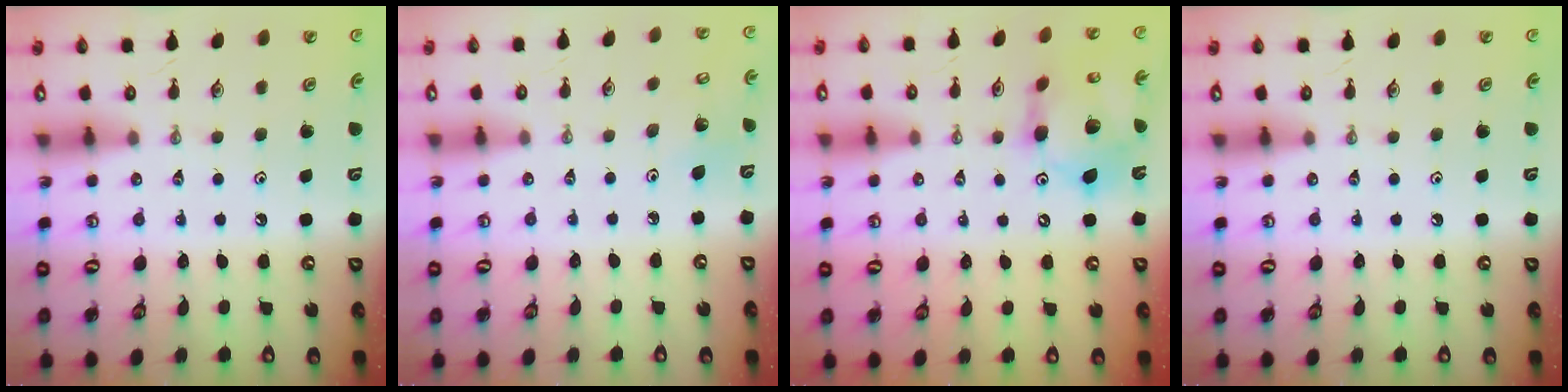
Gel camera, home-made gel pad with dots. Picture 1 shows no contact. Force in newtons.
{"total": 3.9, "press": 3.7, "slide": 1.4}
{"total": 13.7, "press": 13.6, "slide": 1.4}
{"total": 0.0}